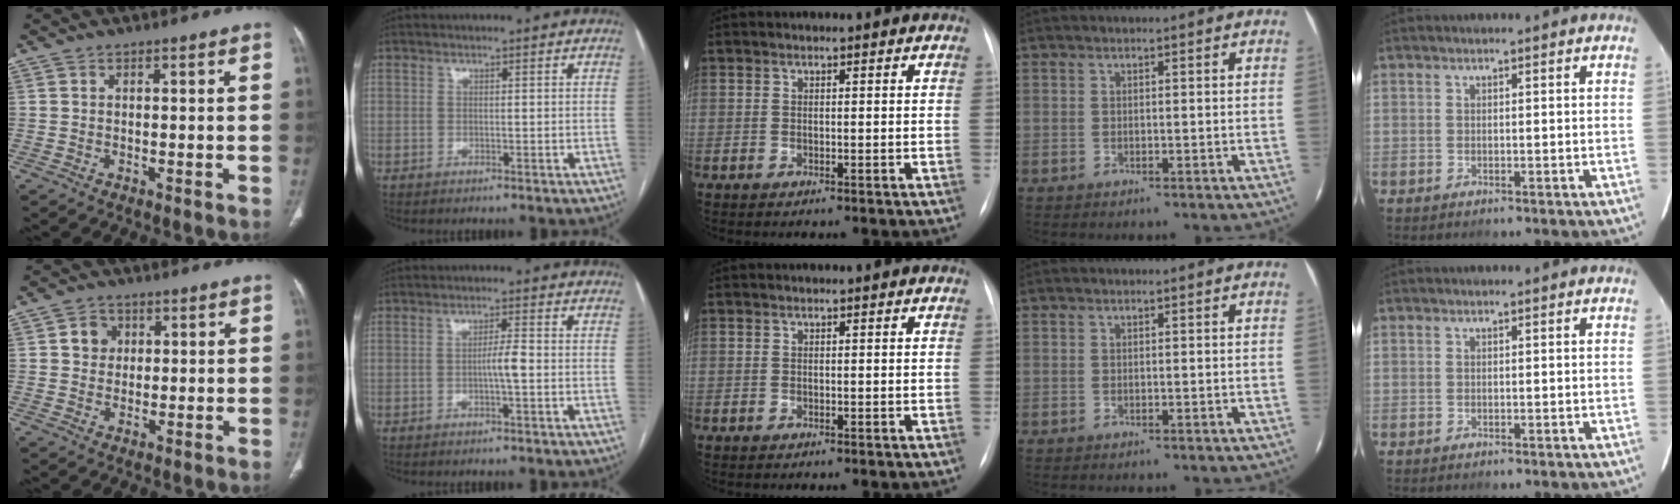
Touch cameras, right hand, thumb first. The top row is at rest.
{"thumb": {"total": 3.9, "force": [1.0, 3.5, 1.5], "torque": [-0.004, 0.001, 0.014]}, "index": {"total": 2.8, "force": [-0.6, 0.0, 2.7], "torque": [-0.047, 0.001, -0.011]}}